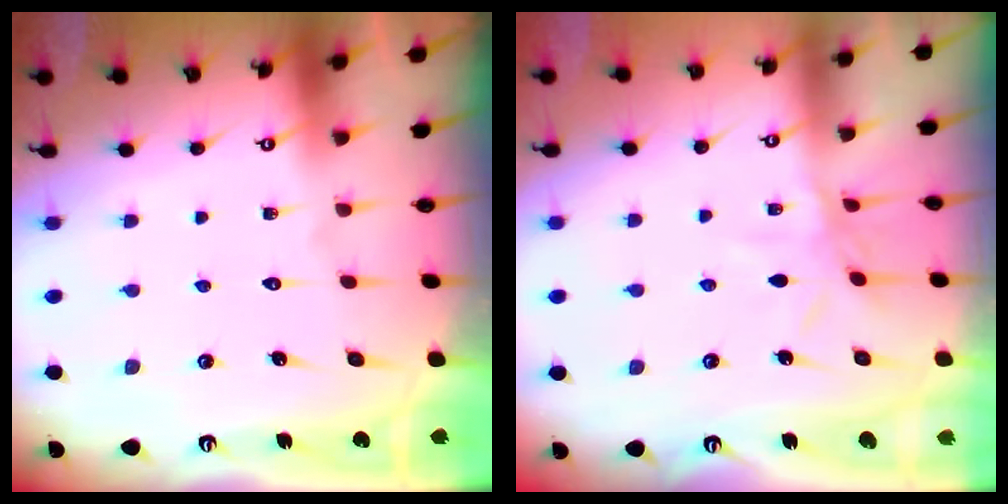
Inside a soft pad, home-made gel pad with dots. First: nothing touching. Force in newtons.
{"total": 6.2, "press": 6.2, "slide": 0.5}